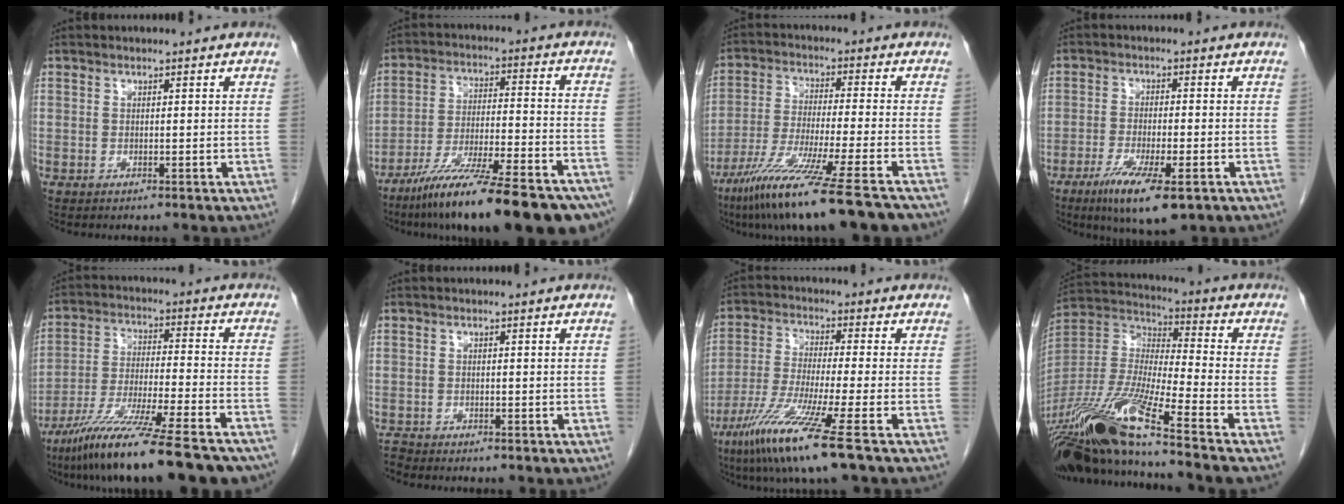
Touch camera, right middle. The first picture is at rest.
{"total": 23.7, "force": [-18.4, 2.8, 14.6], "torque": [-0.169, -0.013, -0.286]}
{"total": 15.7, "force": [-11.4, -1.0, 10.8], "torque": [-0.204, -0.064, -0.196]}
{"total": 8.7, "force": [-5.0, 1.4, 7.0], "torque": [-0.125, -0.023, -0.078]}
{"total": 19.9, "force": [-15.5, 0.5, 12.5], "torque": [-0.192, -0.045, -0.258]}
{"total": 1.1, "force": [-1.0, -0.2, -0.2], "torque": [-0.001, -0.008, -0.021]}
{"total": 11.6, "force": [-6.6, -1.2, 9.5], "torque": [-0.198, -0.043, -0.128]}
{"total": 19.9, "force": [-14.5, -0.7, 13.7], "torque": [-0.311, -0.029, -0.274]}